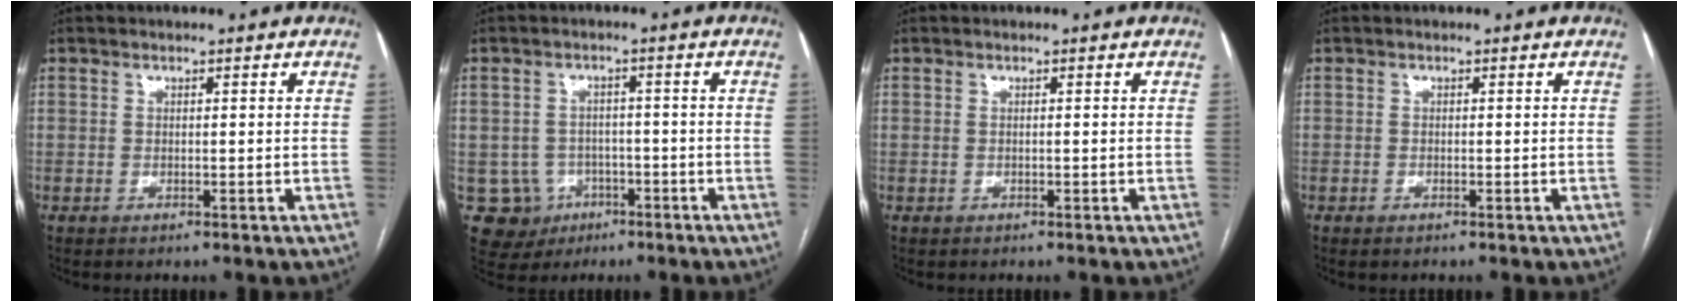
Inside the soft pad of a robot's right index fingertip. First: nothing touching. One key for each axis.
{"total": 6.9, "fx": -2.3, "fy": 6.5, "fz": 0.6, "tx": -0.015, "ty": 0.011, "tz": -0.025}
{"total": 0.0}
{"total": 0.6, "fx": -0.5, "fy": 0.2, "fz": 0.3, "tx": -0.005, "ty": 0.000, "tz": -0.005}